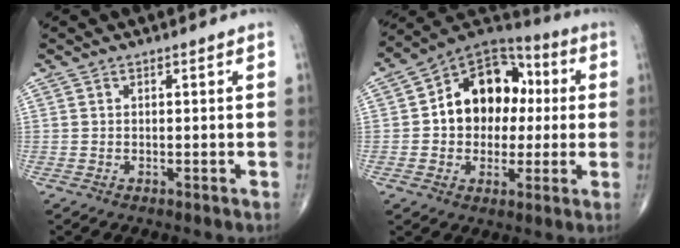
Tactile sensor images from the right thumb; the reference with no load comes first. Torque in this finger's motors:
{"motor_torque": [0.93, 3.16, 1.16, 0.13, 0.11]}